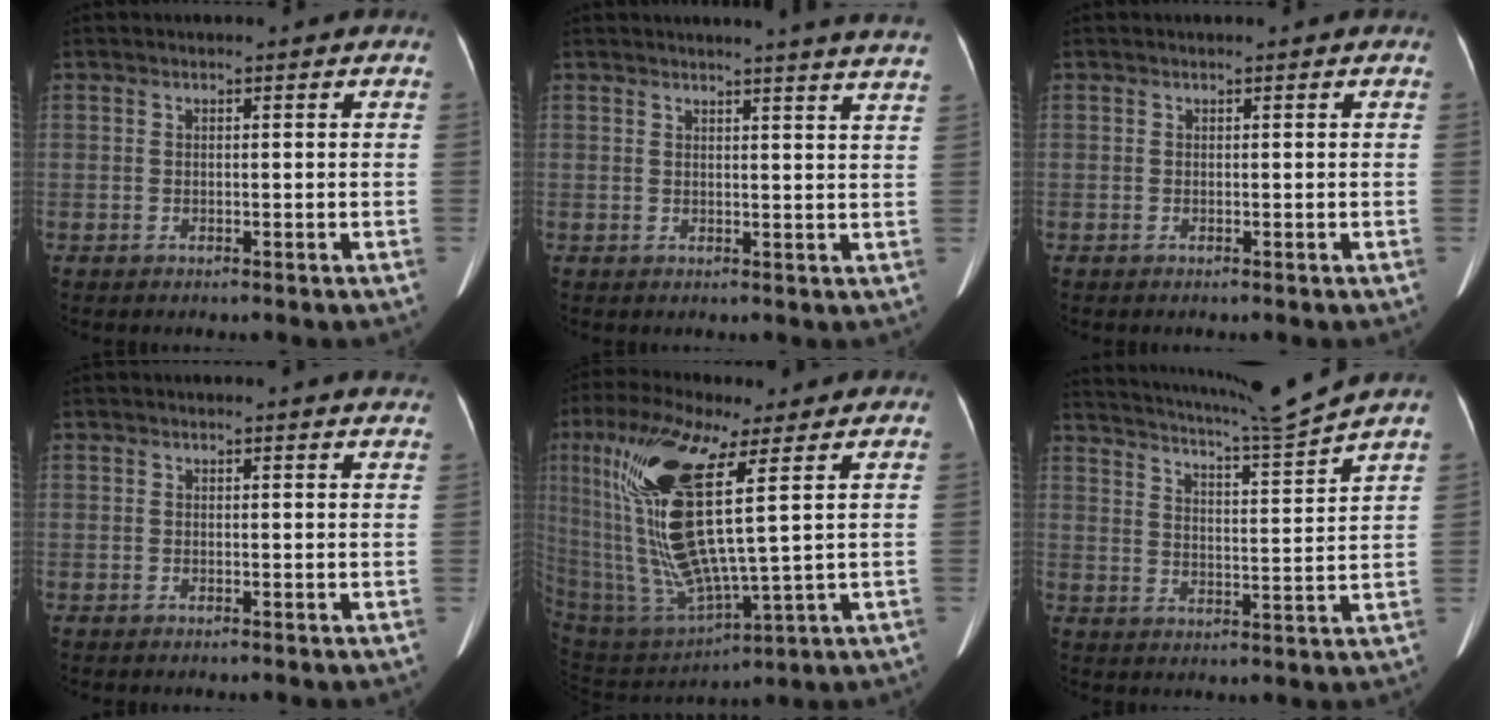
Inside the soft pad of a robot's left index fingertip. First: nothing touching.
{"total": 11.9, "force": [11.0, -1.1, 4.3], "torque": [-0.054, -0.044, 0.105]}
{"total": 0.0}
{"total": 2.9, "force": [2.8, 0.2, 0.5], "torque": [-0.008, -0.006, 0.013]}
{"total": 18.6, "force": [5.8, 3.0, 17.4], "torque": [-0.389, -0.012, 0.114]}
{"total": 11.2, "force": [10.3, -2.8, 3.4], "torque": [-0.071, -0.041, 0.161]}